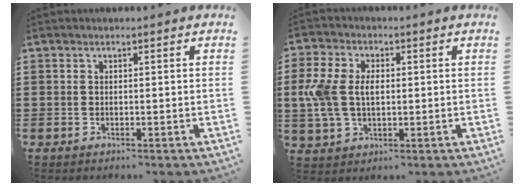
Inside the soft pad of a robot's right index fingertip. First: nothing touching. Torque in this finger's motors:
{"motor_torque": [0.80, -0.23, 0.41, 0.18]}